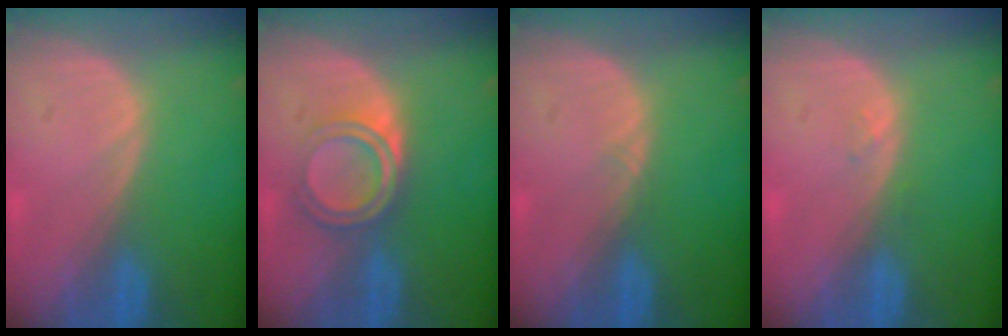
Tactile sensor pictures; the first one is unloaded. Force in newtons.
{"total": 4.8, "press": 4.7, "slide": 1.1}
{"total": 0.5, "press": 0.5, "slide": 0.1}
{"total": 0.9, "press": 0.8, "slide": 0.4}